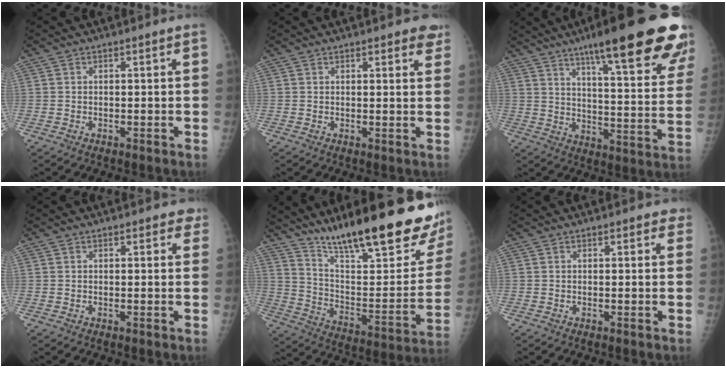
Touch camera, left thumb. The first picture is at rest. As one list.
[{"total": 4.1, "force": [3.1, 1.5, 2.3], "torque": [0.000, -0.008, 0.031]}, {"total": 27.3, "force": [18.1, 4.4, 19.9], "torque": [-0.251, -0.058, 0.247]}, {"total": 2.2, "force": [1.5, 1.2, 1.0], "torque": [0.013, -0.003, 0.010]}, {"total": 30.8, "force": [22.3, 6.3, 20.4], "torque": [-0.281, -0.100, 0.336]}, {"total": 1.9, "force": [1.4, 1.0, 0.9], "torque": [0.008, -0.002, 0.009]}]